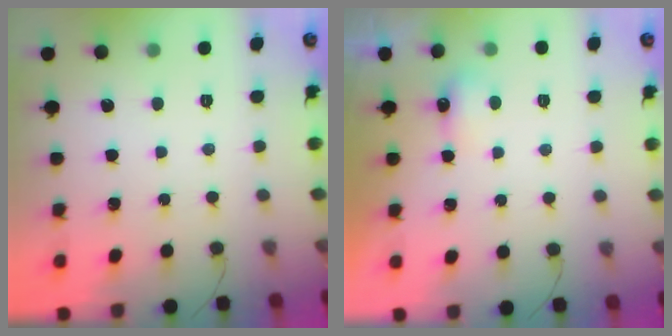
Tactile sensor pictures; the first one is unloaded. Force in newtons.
{"total": 4.3, "press": 4.2, "slide": 0.9}